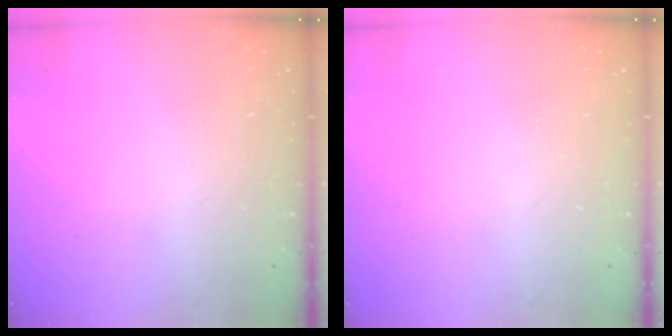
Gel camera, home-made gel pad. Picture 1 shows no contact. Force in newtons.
{"total": 0.0}